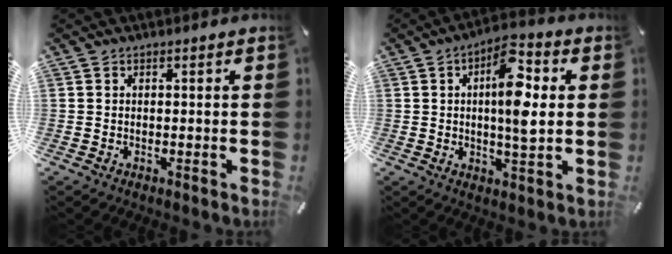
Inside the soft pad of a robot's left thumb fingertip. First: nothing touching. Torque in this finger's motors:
{"motor_torque": [0.75, 1.23, 0.92, -0.76, 0.19]}